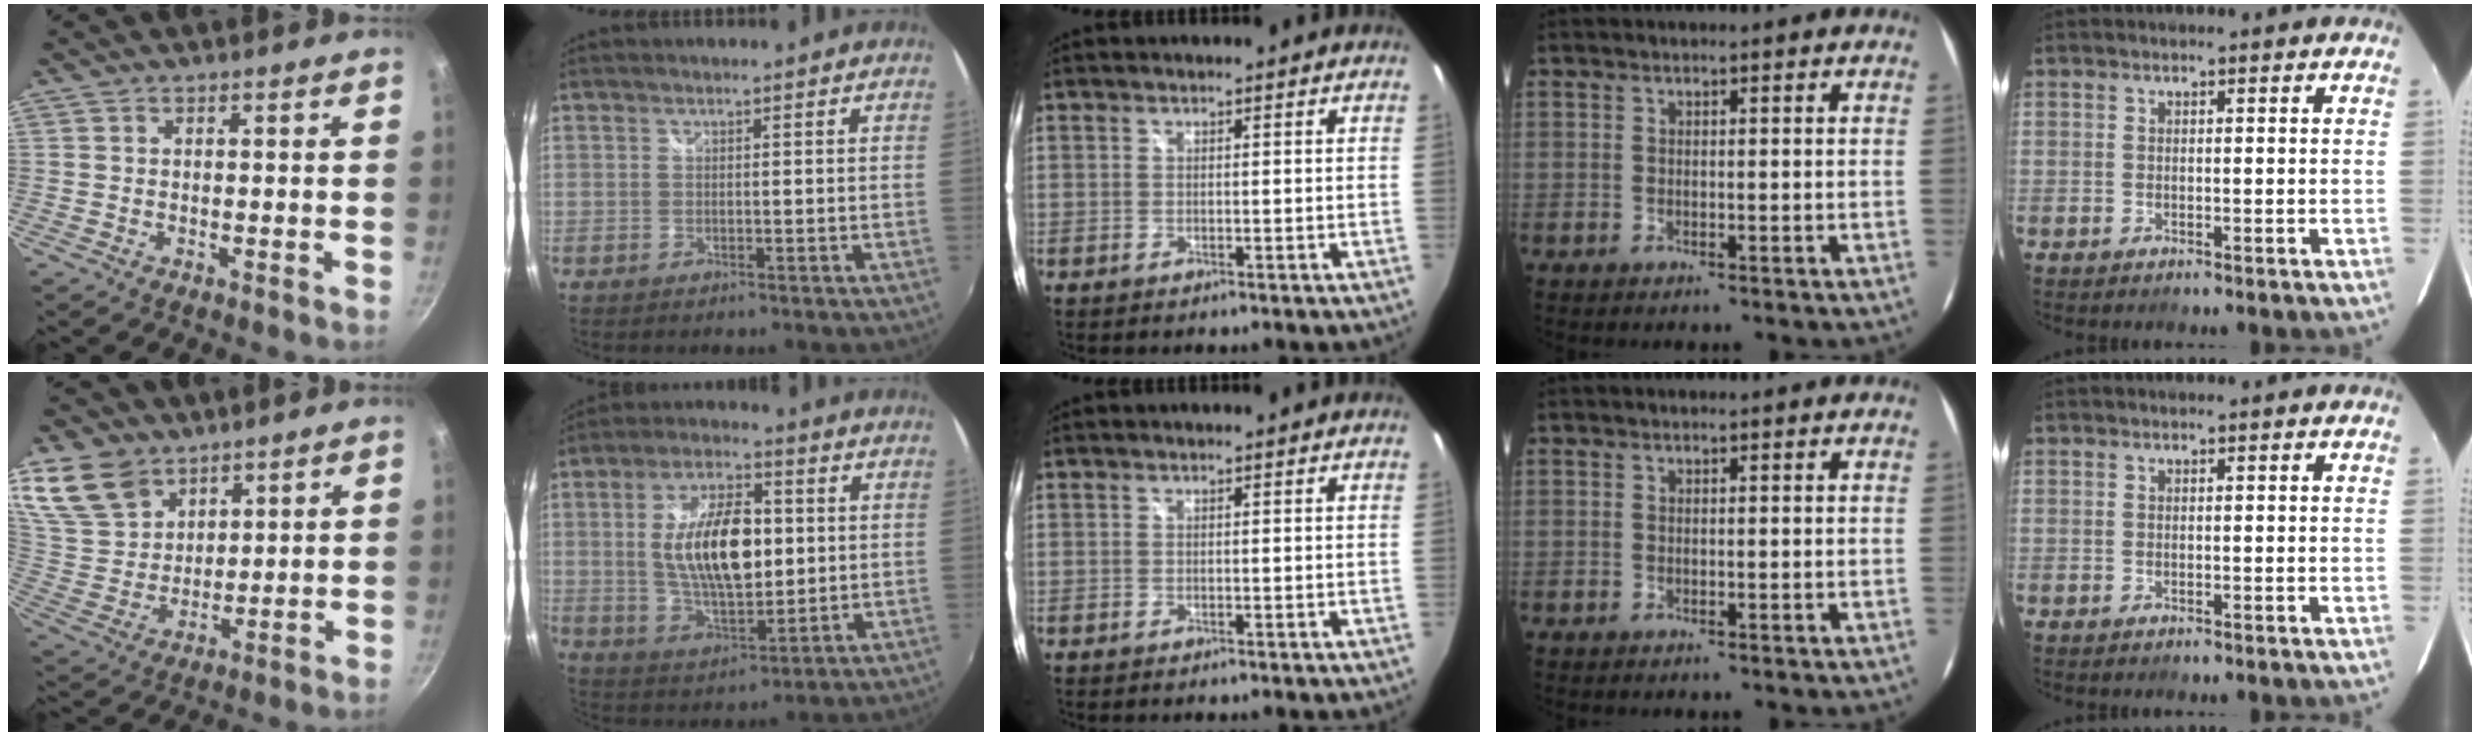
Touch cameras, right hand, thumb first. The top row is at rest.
{"thumb": {"total": 14.6, "force": [9.1, 9.8, 5.9], "torque": [-0.101, -0.037, 0.189]}, "index": {"total": 15.6, "force": [1.4, 7.2, 13.8], "torque": [-0.246, 0.003, 0.032]}}